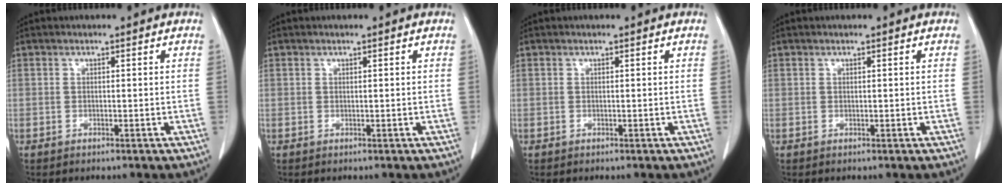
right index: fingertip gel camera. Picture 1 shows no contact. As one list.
[{"total": 0.0}, {"total": 0.0}, {"total": 0.0}]